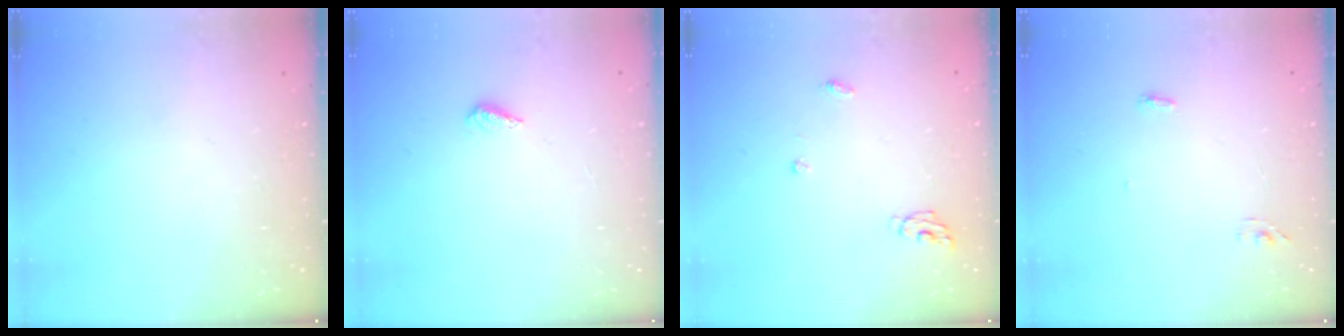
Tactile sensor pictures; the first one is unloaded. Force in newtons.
{"total": 2.3, "press": 2.2, "slide": 0.8}
{"total": 4.9, "press": 4.9, "slide": 0.4}
{"total": 3.2, "press": 2.9, "slide": 1.5}